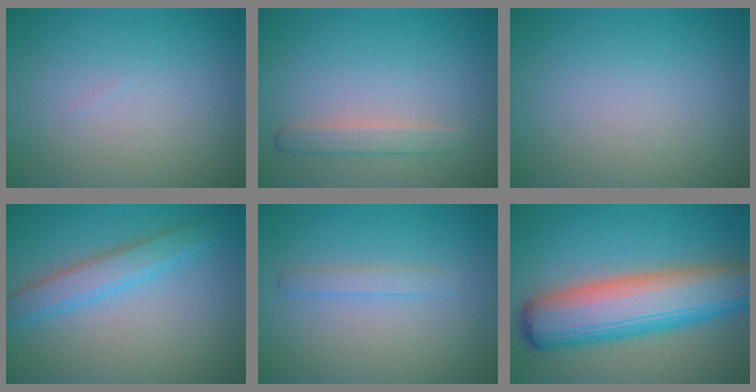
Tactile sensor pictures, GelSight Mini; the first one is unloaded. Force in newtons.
{"total": 1.8, "press": 1.8, "slide": 0.1}
{"total": 0.0}
{"total": 3.3, "press": 3.3, "slide": 0.1}
{"total": 1.3, "press": 1.3, "slide": 0.1}
{"total": 10.6, "press": 10.6, "slide": 0.3}